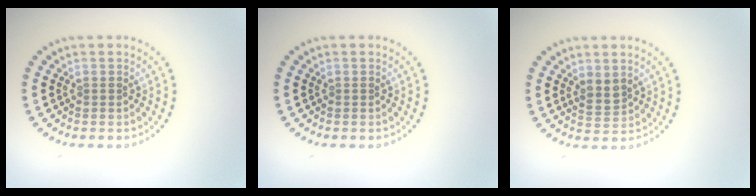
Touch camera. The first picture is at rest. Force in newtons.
{"total": 0.0}
{"total": 1.8, "press": 1.5, "slide": 0.9}